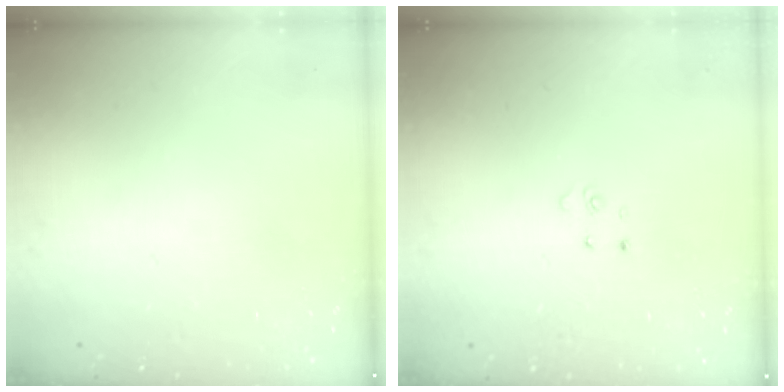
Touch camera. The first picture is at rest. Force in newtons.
{"total": 2.8, "press": 2.8, "slide": 0.3}